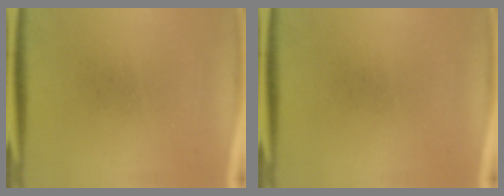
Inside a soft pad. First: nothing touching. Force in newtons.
{"total": 0.0}